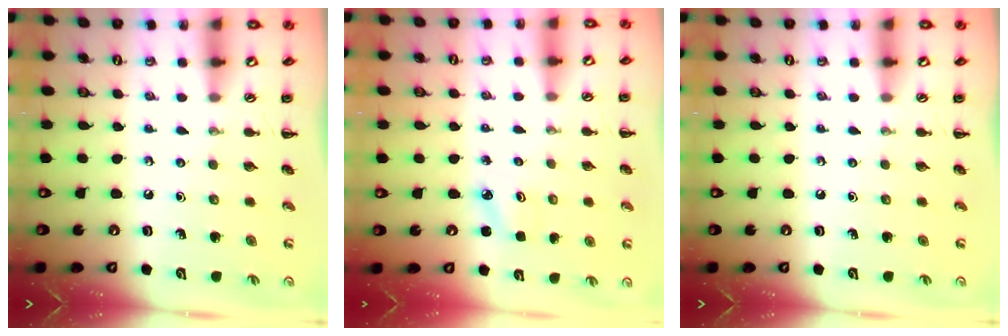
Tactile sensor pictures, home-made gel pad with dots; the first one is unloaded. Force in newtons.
{"total": 2.4, "press": 2.3, "slide": 0.7}
{"total": 0.0}